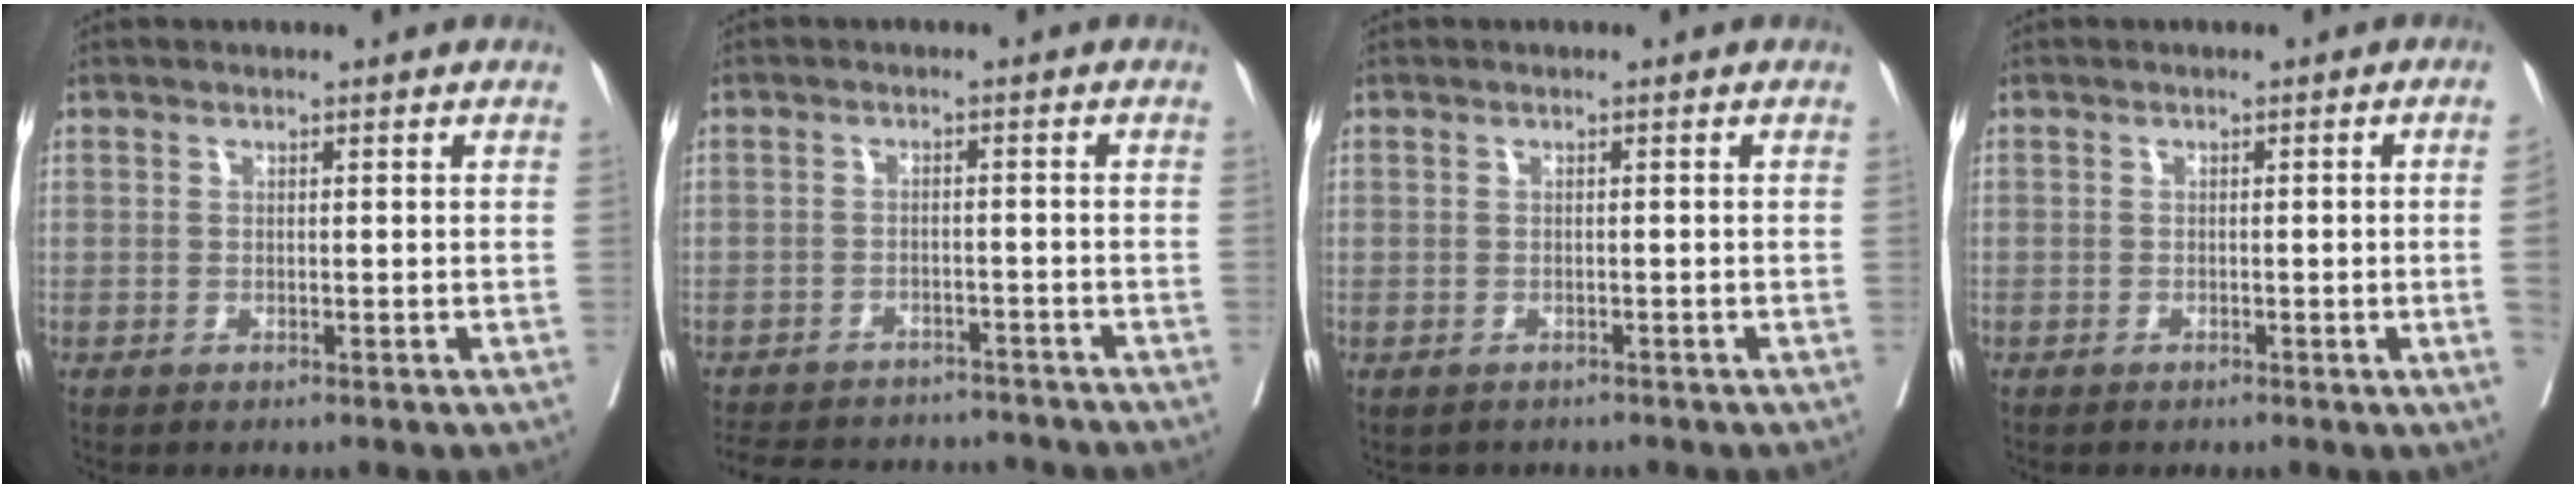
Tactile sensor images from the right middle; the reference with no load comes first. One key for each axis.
{"total": 13.6, "fx": -12.3, "fy": 4.6, "fz": 3.4, "tx": -0.068, "ty": 0.010, "tz": -0.160}
{"total": 1.6, "fx": -1.3, "fy": 0.8, "fz": 0.1, "tx": -0.005, "ty": -0.001, "tz": -0.019}
{"total": 2.4, "fx": -0.4, "fy": -0.9, "fz": 2.2, "tx": -0.027, "ty": -0.004, "tz": -0.004}